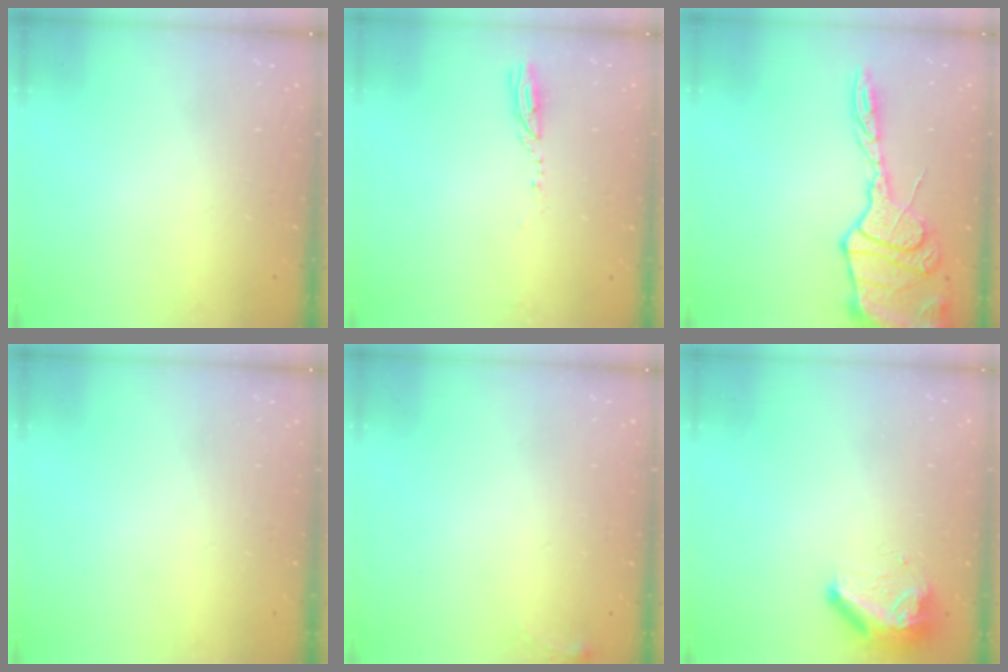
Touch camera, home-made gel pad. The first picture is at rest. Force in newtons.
{"total": 2.9, "press": 2.9, "slide": 0.4}
{"total": 19.5, "press": 19.4, "slide": 1.9}
{"total": 0.0}
{"total": 4.9, "press": 4.5, "slide": 1.7}
{"total": 14.6, "press": 9.9, "slide": 10.7}